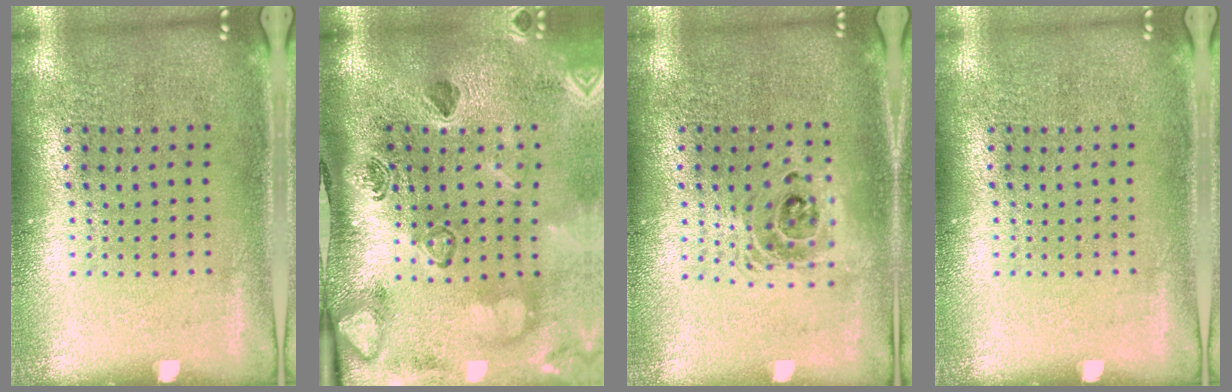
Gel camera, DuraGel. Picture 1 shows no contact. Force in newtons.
{"total": 2.8, "press": 2.3, "slide": 1.6}
{"total": 1.6, "press": 1.3, "slide": 0.9}
{"total": 0.0}